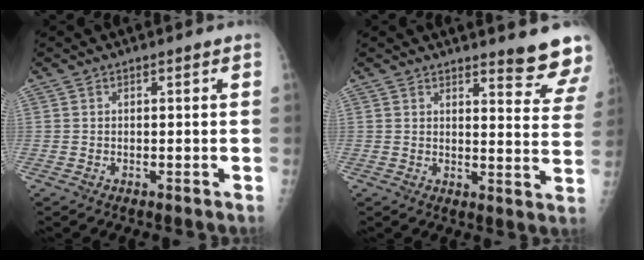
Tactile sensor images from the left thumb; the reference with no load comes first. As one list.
[{"total": 9.5, "force": [8.6, 0.6, 4.0], "torque": [-0.026, -0.078, 0.092]}]